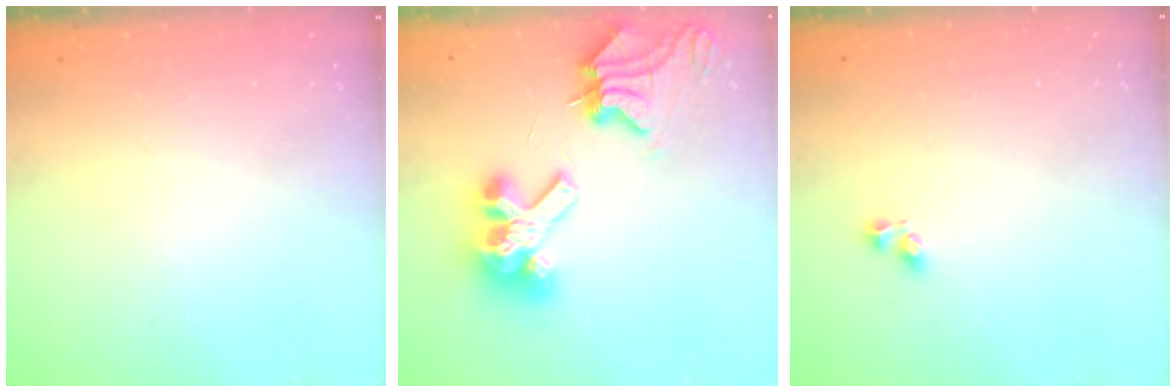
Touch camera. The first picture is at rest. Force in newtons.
{"total": 12.5, "press": 12.4, "slide": 1.5}
{"total": 4.0, "press": 4.0, "slide": 0.3}